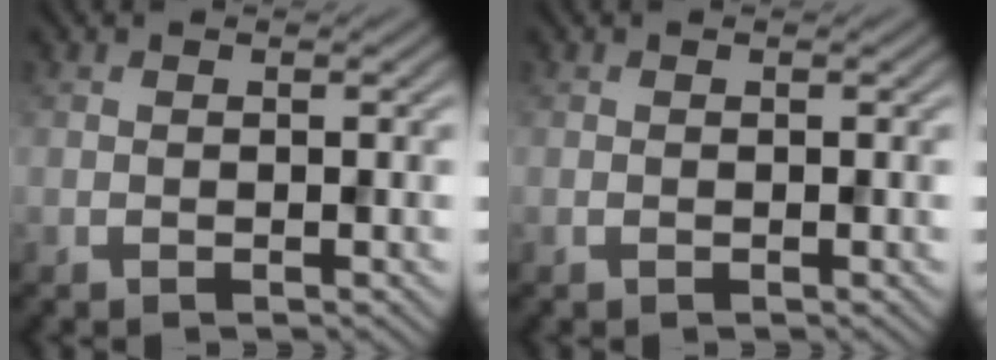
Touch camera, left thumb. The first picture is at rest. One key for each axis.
{"total": 0.0}